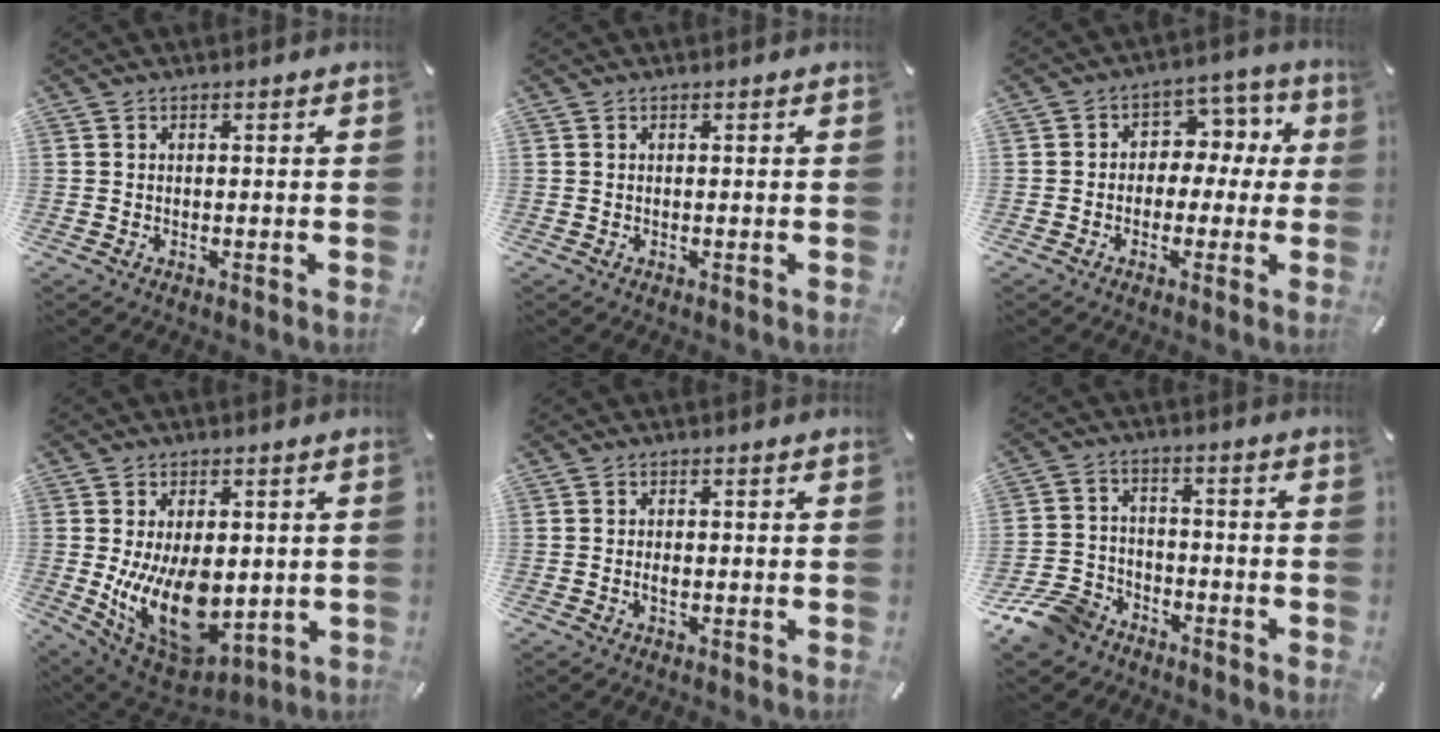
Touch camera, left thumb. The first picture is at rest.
{"total": 0.0}
{"total": 7.7, "force": [0.0, 6.8, 3.6], "torque": [-0.046, 0.002, -0.004]}
{"total": 17.1, "force": [-1.0, 10.3, 13.6], "torque": [-0.249, -0.023, -0.009]}
{"total": 1.4, "force": [-0.3, 0.7, 1.2], "torque": [-0.022, 0.000, -0.006]}
{"total": 10.3, "force": [-7.4, 6.3, 3.4], "torque": [-0.069, 0.051, -0.139]}